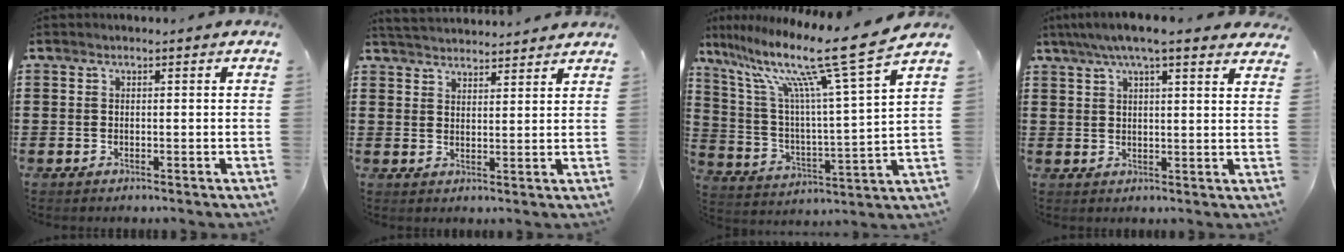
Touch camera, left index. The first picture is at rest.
{"total": 3.3, "force": [3.3, 0.0, 0.1], "torque": [-0.011, -0.011, 0.060]}
{"total": 15.4, "force": [11.2, 0.5, 10.6], "torque": [-0.226, -0.069, 0.173]}
{"total": 6.4, "force": [5.1, 0.6, 3.9], "torque": [-0.088, -0.004, 0.090]}